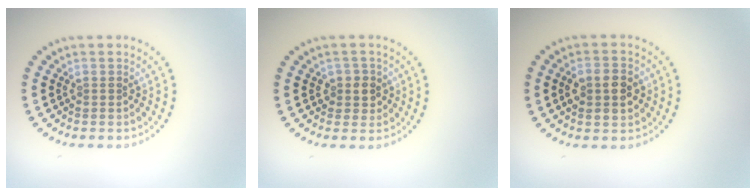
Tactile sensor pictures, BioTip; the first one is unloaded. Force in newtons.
{"total": 1.9, "press": 1.6, "slide": 1.0}
{"total": 3.7, "press": 3.7, "slide": 0.2}